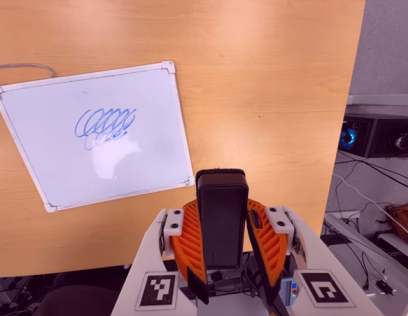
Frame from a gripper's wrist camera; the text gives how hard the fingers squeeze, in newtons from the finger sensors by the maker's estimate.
{"total": 8.5, "left": 6.8, "right": 10.3}